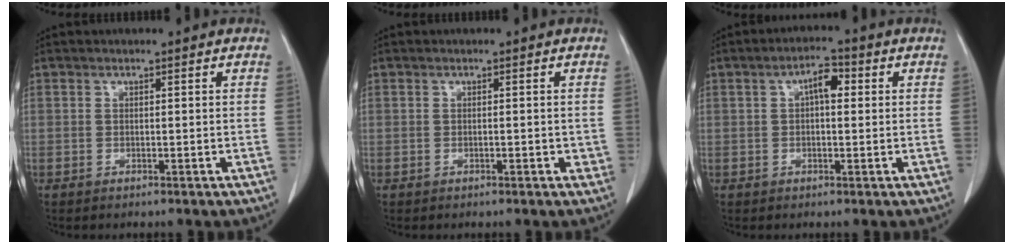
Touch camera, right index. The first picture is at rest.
{"total": 1.0, "force": [-0.1, 0.4, 0.9], "torque": [-0.013, 0.001, -0.002]}
{"total": 4.0, "force": [0.9, 1.6, 3.5], "torque": [-0.059, 0.015, 0.011]}